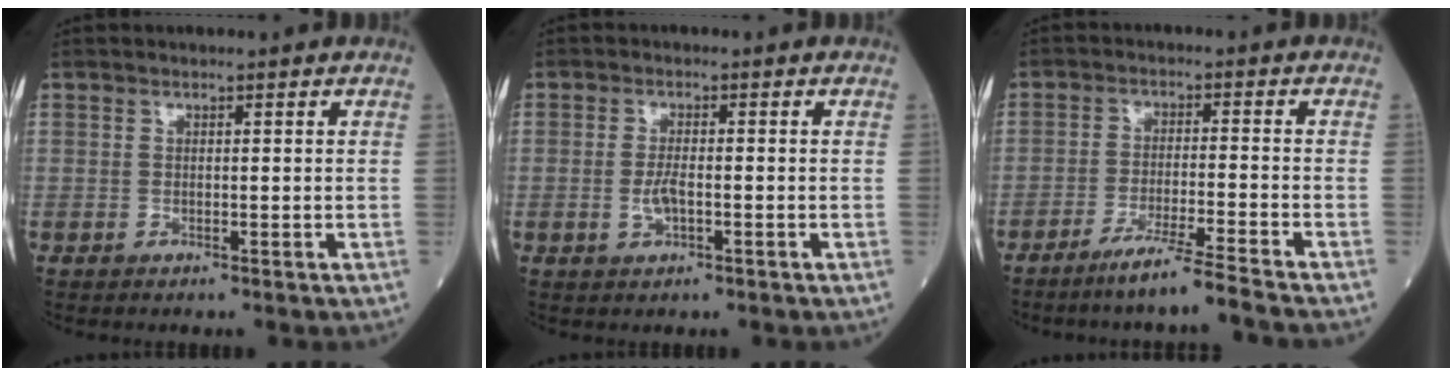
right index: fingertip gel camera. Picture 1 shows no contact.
{"total": 2.6, "force": [-0.7, 0.7, 2.4], "torque": [-0.050, 0.000, -0.011]}
{"total": 8.4, "force": [-6.9, -1.9, 4.5], "torque": [-0.066, -0.029, -0.117]}